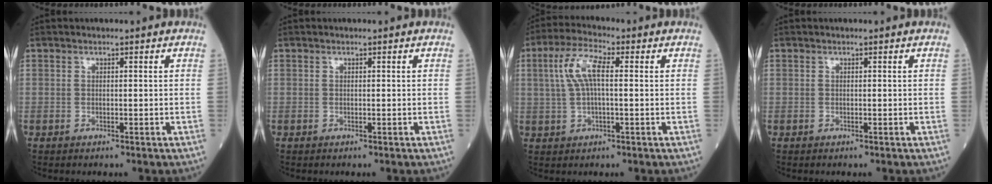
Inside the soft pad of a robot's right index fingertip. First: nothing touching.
{"total": 0.0}
{"total": 6.8, "force": [1.2, 1.7, 6.4], "torque": [-0.141, 0.022, 0.025]}
{"total": 0.0}